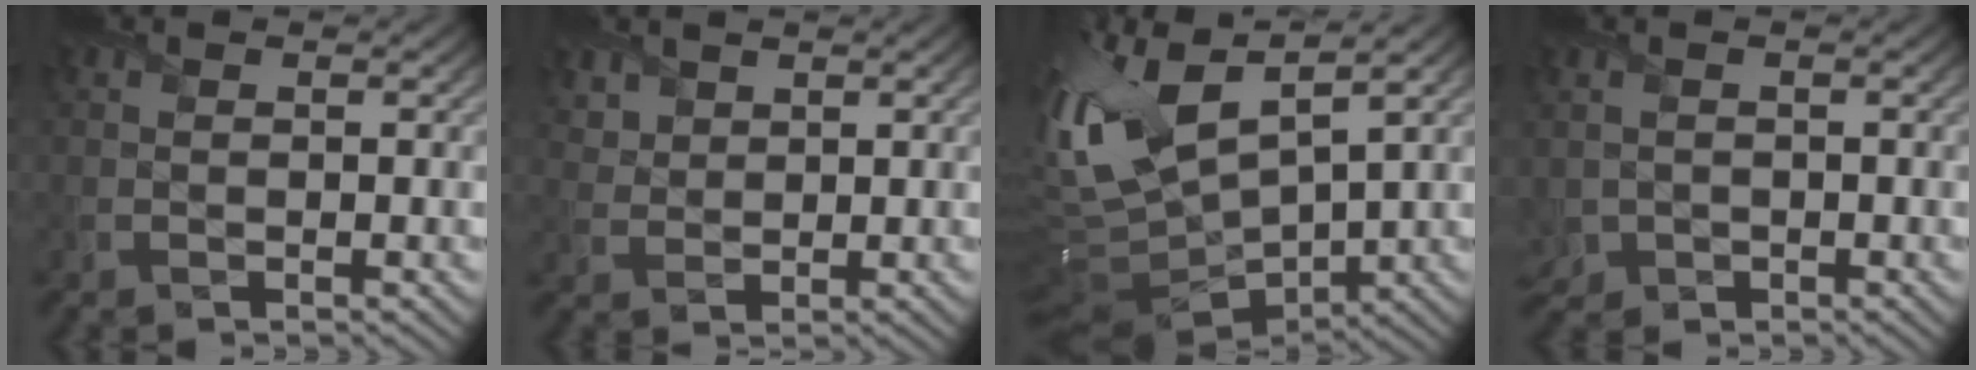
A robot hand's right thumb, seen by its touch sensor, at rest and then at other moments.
{"total": 2.7, "force": [1.9, 1.7, 0.7], "torque": [-0.026, -0.006, 0.048]}
{"total": 12.9, "force": [4.4, 5.0, 11.0], "torque": [-0.265, 0.013, 0.080]}
{"total": 2.6, "force": [-0.8, 2.2, 1.1], "torque": [-0.038, -0.012, -0.018]}